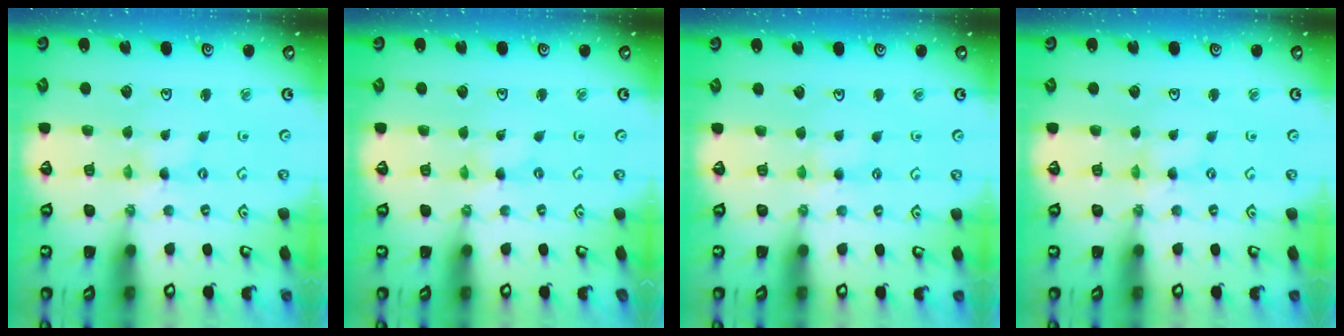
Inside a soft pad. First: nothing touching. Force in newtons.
{"total": 0.0}
{"total": 2.5, "press": 2.4, "slide": 0.5}
{"total": 0.6, "press": 0.6, "slide": 0.1}